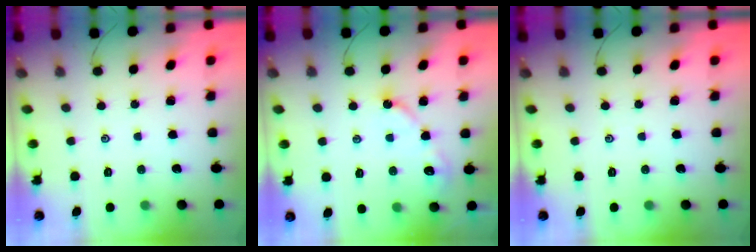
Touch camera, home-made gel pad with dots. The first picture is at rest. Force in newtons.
{"total": 5.9, "press": 5.8, "slide": 0.6}
{"total": 0.0}